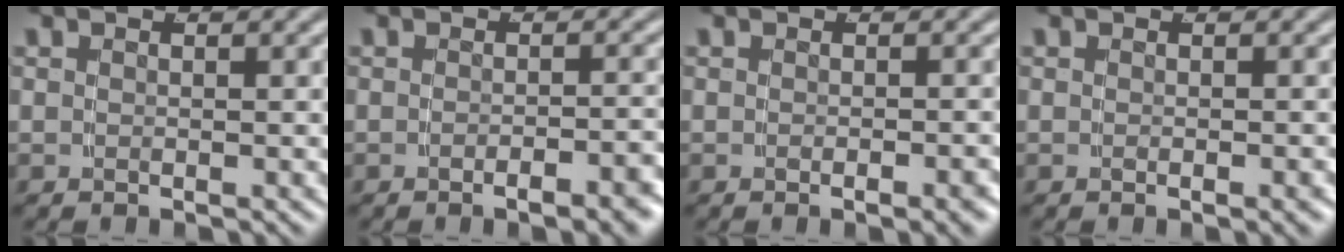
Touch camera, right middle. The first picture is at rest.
{"total": 2.7, "force": [-2.2, 0.0, 1.6], "torque": [-0.018, 0.006, -0.038]}
{"total": 1.3, "force": [-0.9, -0.4, 0.8], "torque": [-0.010, 0.003, -0.015]}
{"total": 0.7, "force": [-0.5, -0.3, 0.4], "torque": [-0.004, 0.004, -0.008]}